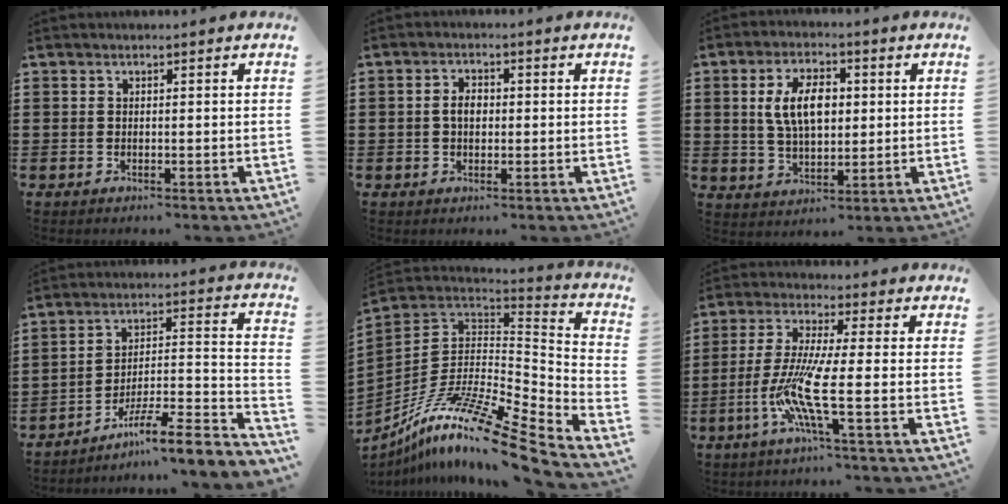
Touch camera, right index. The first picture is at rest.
{"total": 2.7, "force": [0.0, 1.6, 2.1], "torque": [-0.042, 0.006, -0.002]}
{"total": 8.3, "force": [1.4, 4.4, 6.9], "torque": [-0.140, 0.010, 0.020]}
{"total": 7.5, "force": [-5.6, 1.0, 4.9], "torque": [-0.076, -0.004, -0.110]}
{"total": 14.9, "force": [-9.8, 3.1, 10.8], "torque": [-0.210, 0.019, -0.182]}
{"total": 9.9, "force": [-2.8, 0.7, 9.4], "torque": [-0.209, -0.020, -0.063]}